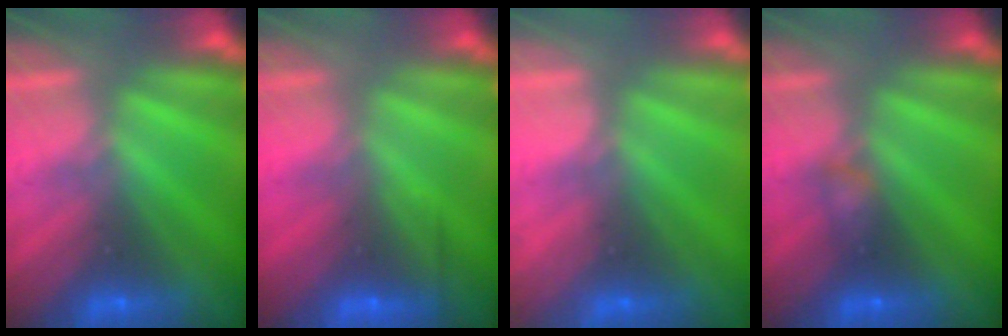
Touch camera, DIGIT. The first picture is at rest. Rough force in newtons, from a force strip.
{"total": 2.4}
{"total": 2.3}
{"total": 2.2}